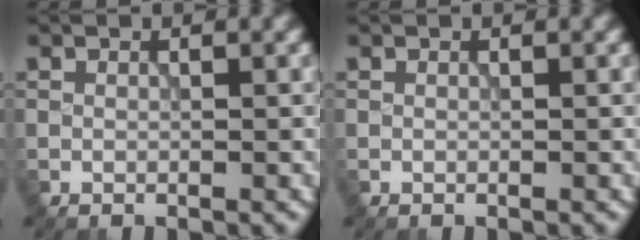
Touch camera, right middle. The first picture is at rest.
{"total": 0.0}